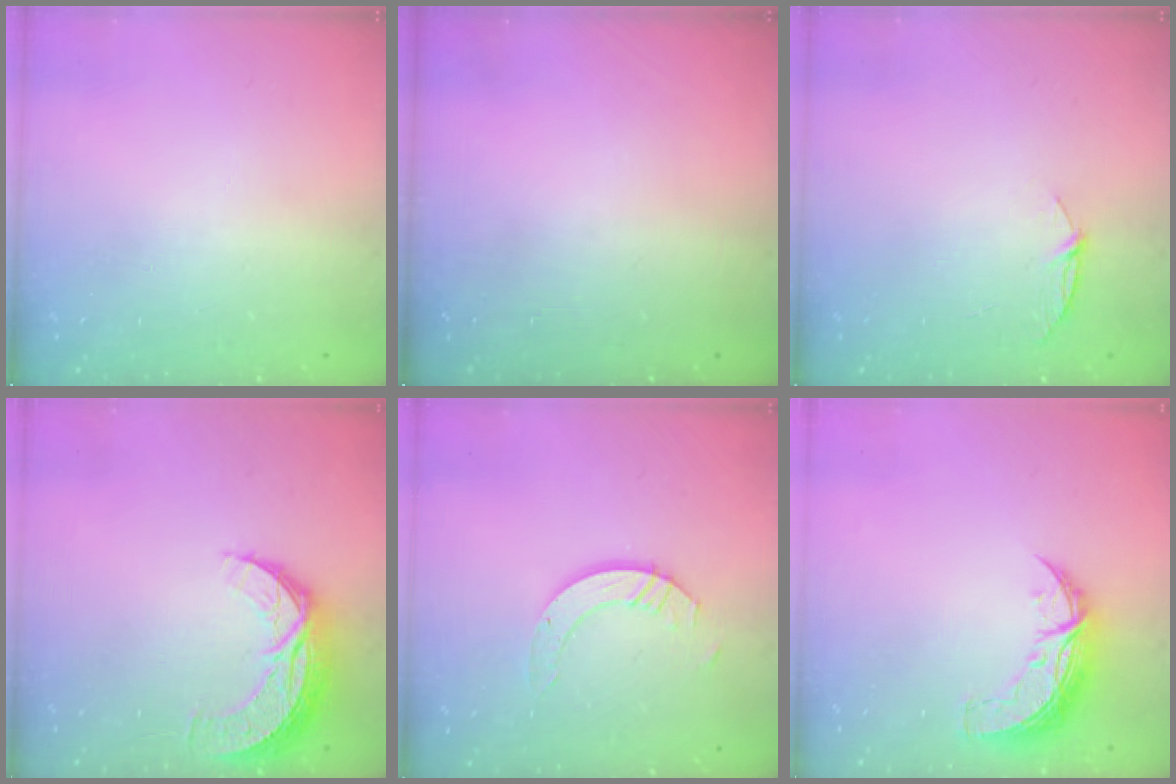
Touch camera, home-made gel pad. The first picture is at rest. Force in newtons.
{"total": 0.0}
{"total": 4.9, "press": 4.8, "slide": 0.6}
{"total": 8.9, "press": 8.9, "slide": 0.6}
{"total": 6.0, "press": 6.0, "slide": 0.4}
{"total": 8.4, "press": 8.4, "slide": 0.3}